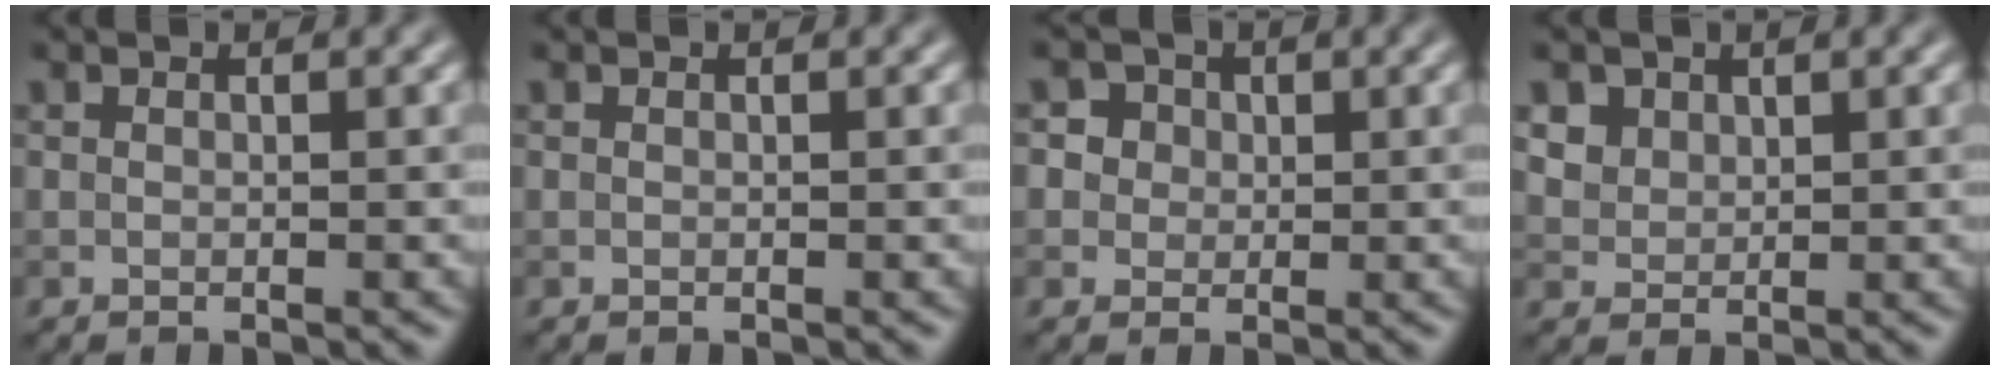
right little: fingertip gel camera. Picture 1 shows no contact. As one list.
[{"total": 0.0}, {"total": 4.3, "force": [1.9, 3.5, 1.5], "torque": [-0.014, 0.017, 0.017]}, {"total": 3.0, "force": [1.7, 2.1, 1.1], "torque": [-0.038, -0.002, 0.045]}]